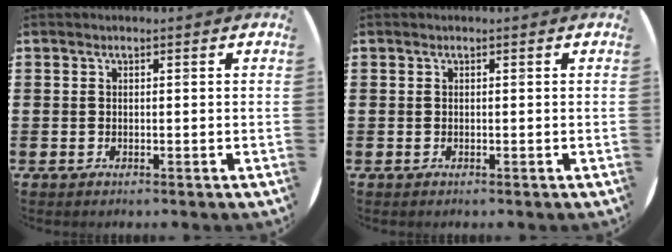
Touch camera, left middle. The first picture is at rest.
{"total": 0.0}